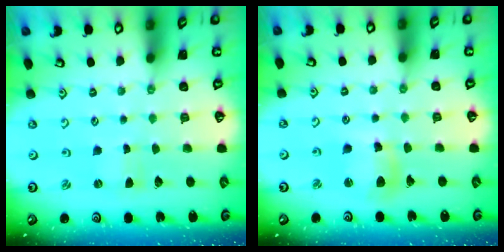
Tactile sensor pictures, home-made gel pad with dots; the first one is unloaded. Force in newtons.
{"total": 9.2, "press": 9.1, "slide": 1.3}